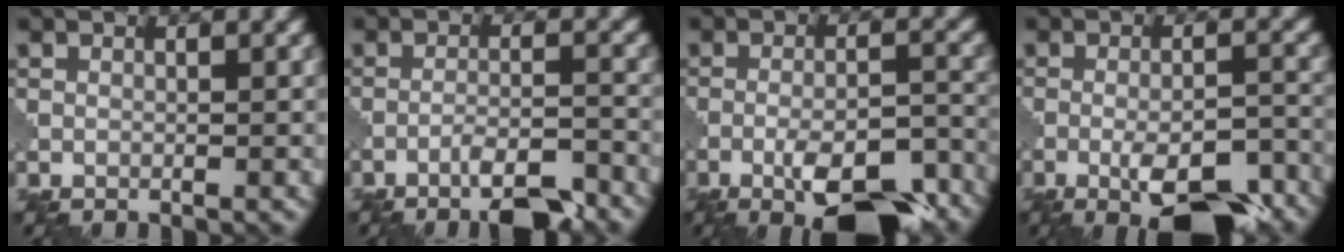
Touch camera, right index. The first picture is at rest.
{"total": 4.7, "force": [-3.5, 0.6, 3.1], "torque": [-0.053, 0.003, -0.062]}
{"total": 9.3, "force": [-5.5, 2.8, 7.0], "torque": [-0.108, -0.002, -0.084]}
{"total": 8.5, "force": [-4.6, 2.5, 6.7], "torque": [-0.103, -0.005, -0.069]}